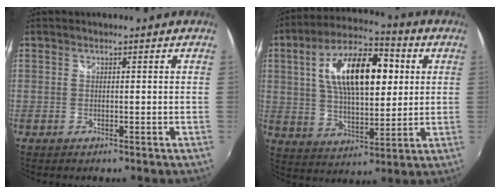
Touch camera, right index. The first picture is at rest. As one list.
[{"total": 18.5, "force": [4.4, 8.6, 15.8], "torque": [-0.281, 0.030, 0.074]}]